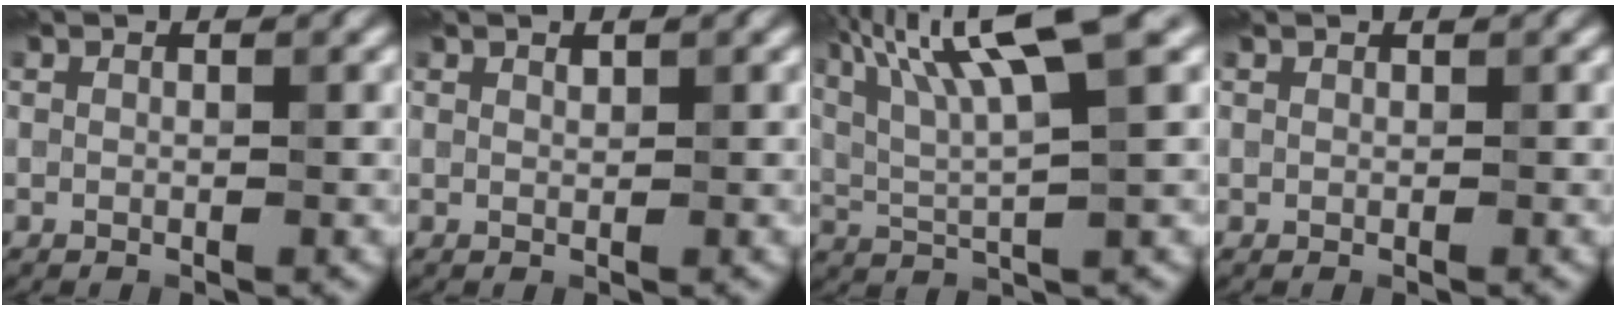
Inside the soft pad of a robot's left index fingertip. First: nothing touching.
{"total": 1.1, "force": [0.1, -0.8, -0.8], "torque": [-0.008, -0.005, 0.028]}
{"total": 8.4, "force": [4.4, 1.0, 7.0], "torque": [-0.152, 0.012, 0.108]}
{"total": 1.3, "force": [0.2, -0.7, -1.1], "torque": [-0.001, -0.004, 0.026]}